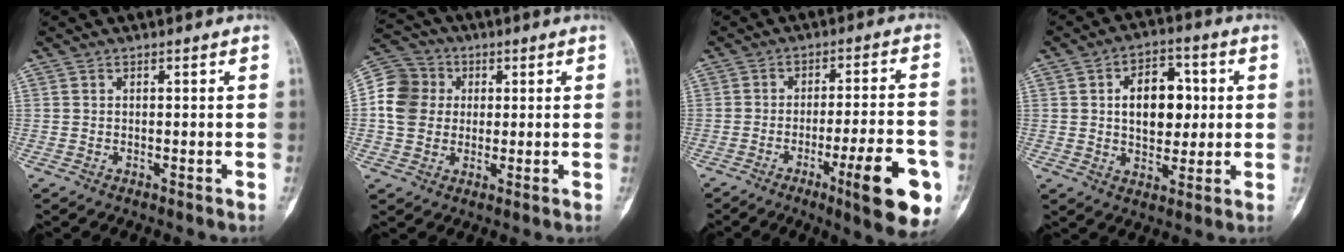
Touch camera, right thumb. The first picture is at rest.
{"total": 10.1, "force": [0.8, 9.1, 4.4], "torque": [-0.075, 0.017, 0.003]}
{"total": 15.2, "force": [-6.2, 2.8, 13.6], "torque": [-0.173, 0.012, -0.084]}
{"total": 11.5, "force": [1.7, 7.4, 8.7], "torque": [-0.097, 0.004, 0.028]}